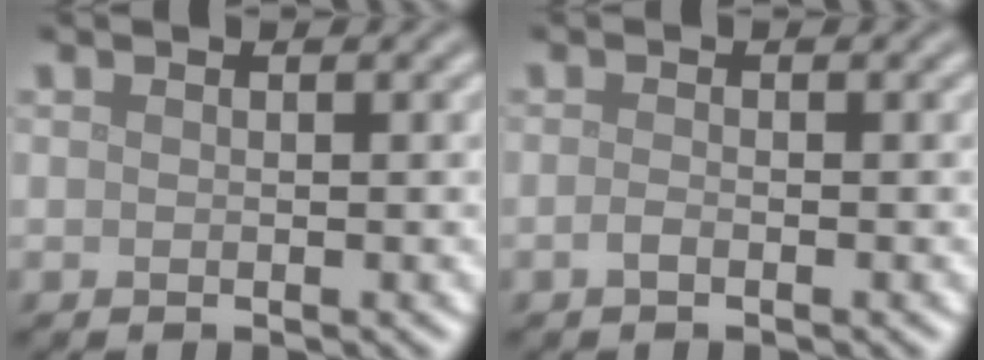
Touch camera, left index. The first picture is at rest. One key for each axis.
{"total": 0.7, "fx": -0.4, "fy": 0.3, "fz": 0.5, "tx": -0.014, "ty": -0.001, "tz": -0.009}